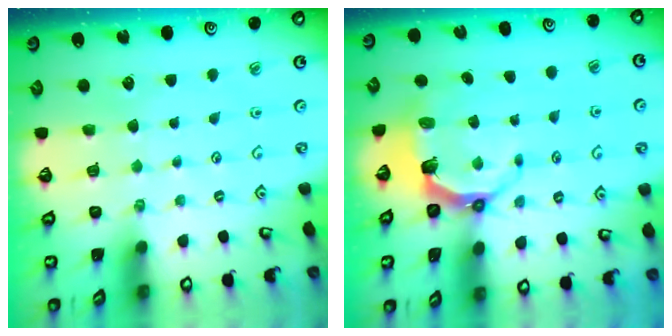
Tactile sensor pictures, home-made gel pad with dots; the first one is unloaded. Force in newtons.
{"total": 5.5, "press": 3.9, "slide": 3.8}